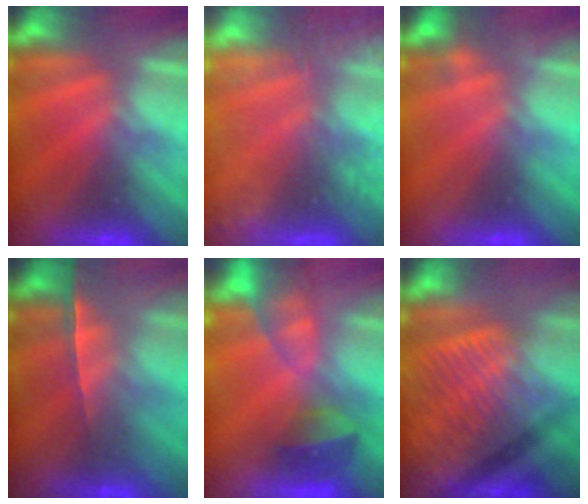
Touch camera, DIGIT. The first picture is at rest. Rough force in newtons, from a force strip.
{"total": 6.8}
{"total": 2.1}
{"total": 1.7}
{"total": 9.7}
{"total": 3.6}